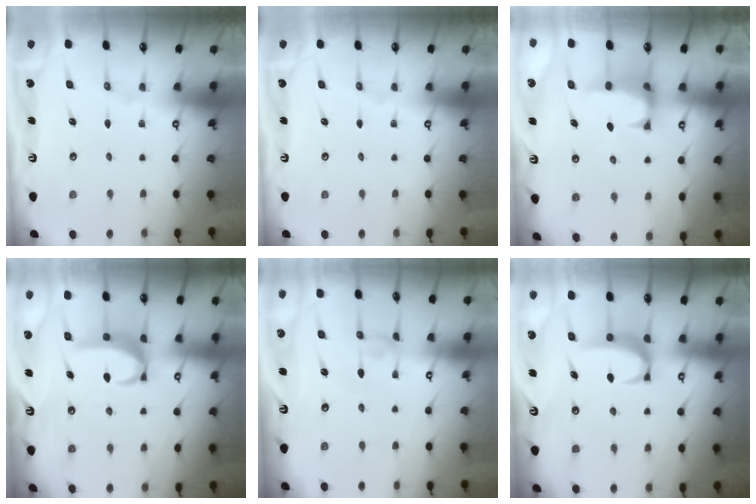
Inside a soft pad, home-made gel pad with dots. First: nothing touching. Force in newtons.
{"total": 0.0}
{"total": 1.0, "press": 0.7, "slide": 0.8}
{"total": 5.4, "press": 5.3, "slide": 0.7}
{"total": 1.1, "press": 1.1, "slide": 0.2}
{"total": 3.3, "press": 3.3, "slide": 0.4}